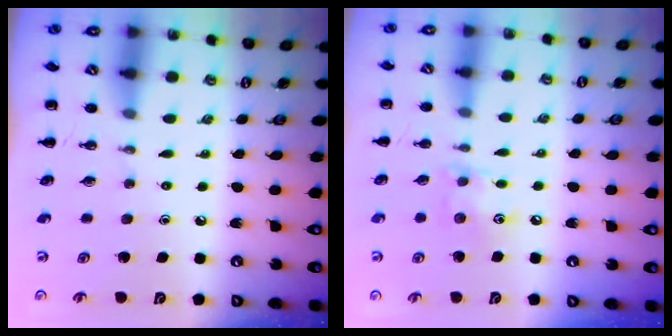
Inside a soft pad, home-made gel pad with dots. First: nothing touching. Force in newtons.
{"total": 7.2, "press": 7.1, "slide": 1.0}